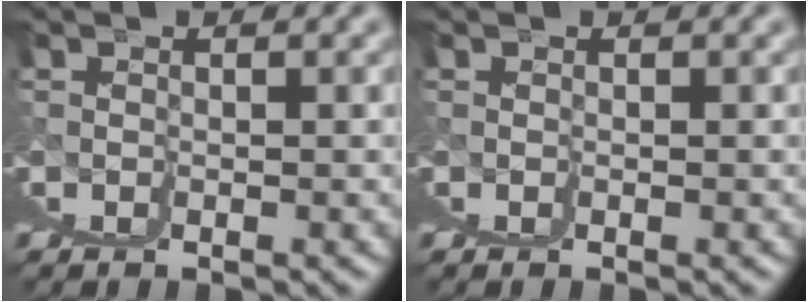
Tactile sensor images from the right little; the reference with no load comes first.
{"total": 0.0}